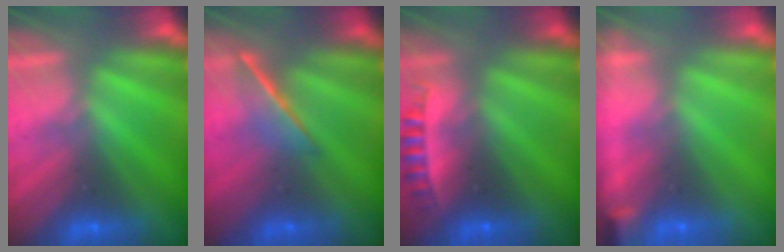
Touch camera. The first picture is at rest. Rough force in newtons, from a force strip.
{"total": 1.5}
{"total": 2.4}
{"total": 11.5}